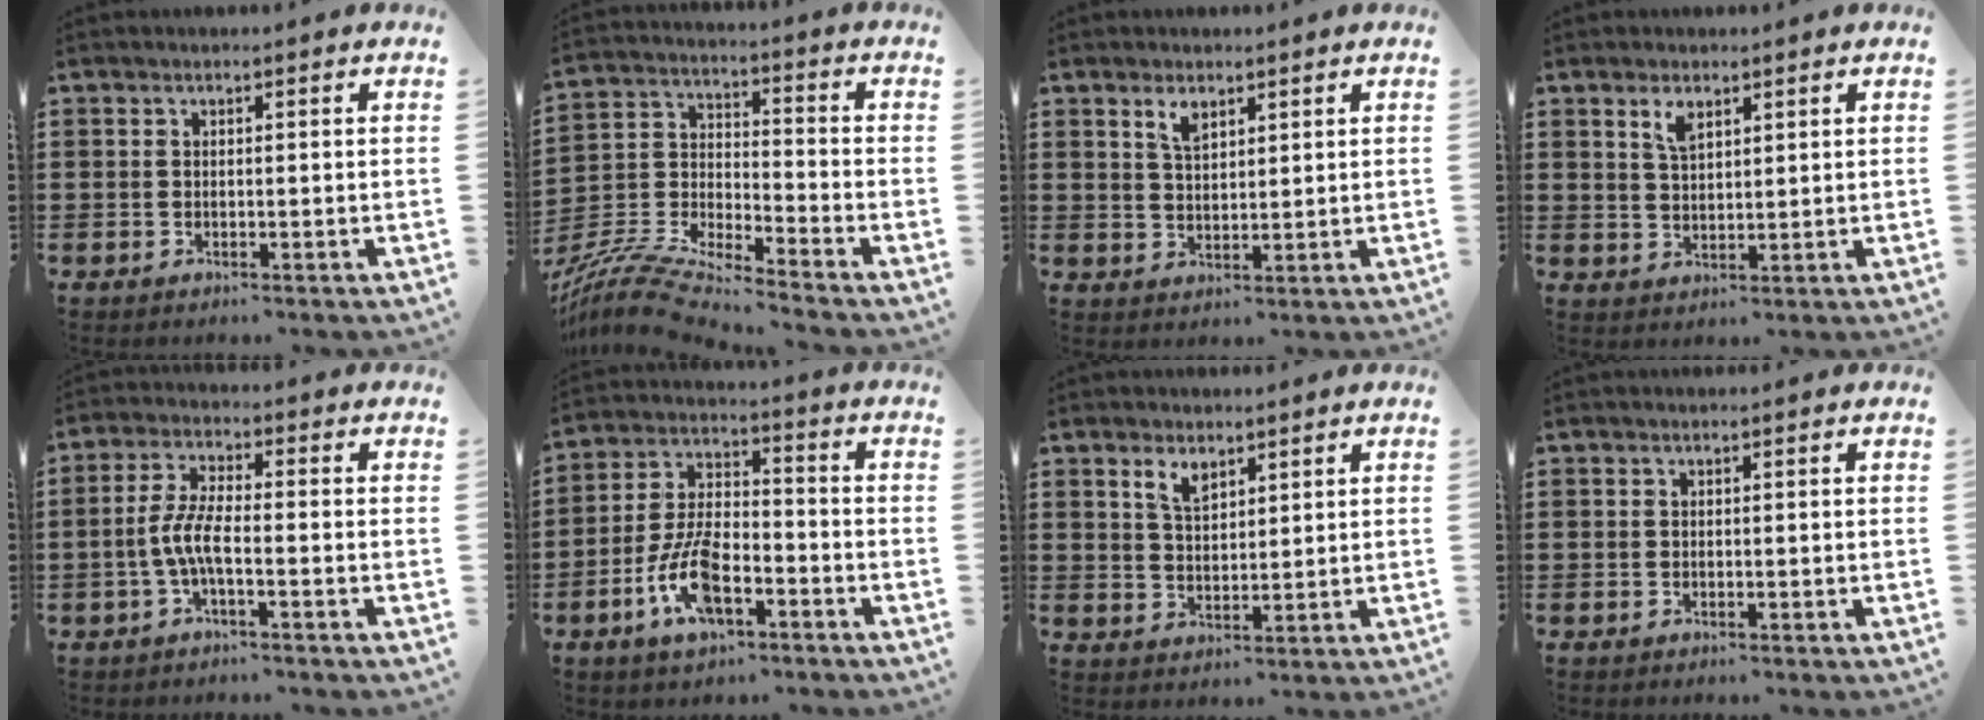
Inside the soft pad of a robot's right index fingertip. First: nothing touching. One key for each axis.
{"total": 9.3, "fx": -8.7, "fy": 0.4, "fz": 3.1, "tx": -0.083, "ty": -0.003, "tz": -0.180}
{"total": 2.9, "fx": 2.0, "fy": 1.3, "fz": 1.6, "tx": -0.038, "ty": 0.005, "tz": 0.036}
{"total": 3.0, "fx": 2.0, "fy": 1.3, "fz": 1.8, "tx": -0.042, "ty": 0.003, "tz": 0.037}
{"total": 5.3, "fx": -1.8, "fy": 1.3, "fz": 4.9, "tx": -0.121, "ty": -0.010, "tz": -0.043}
{"total": 9.3, "fx": -4.1, "fy": 4.1, "fz": 7.2, "tx": -0.165, "ty": -0.002, "tz": -0.076}
{"total": 3.4, "fx": 2.4, "fy": 1.6, "fz": 1.8, "tx": -0.042, "ty": 0.004, "tz": 0.045}
{"total": 0.0}